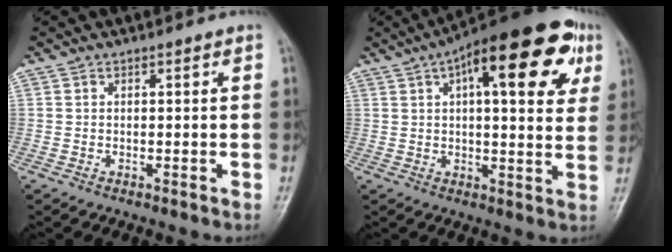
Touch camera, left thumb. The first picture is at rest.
{"total": 23.0, "force": [9.3, 8.5, 19.2], "torque": [-0.250, 0.017, 0.122]}